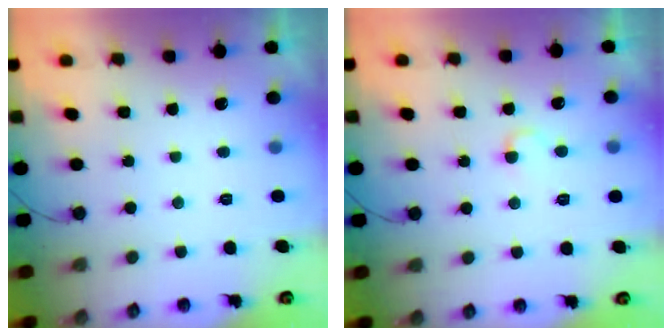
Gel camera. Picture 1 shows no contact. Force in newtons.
{"total": 4.4, "press": 4.3, "slide": 0.5}